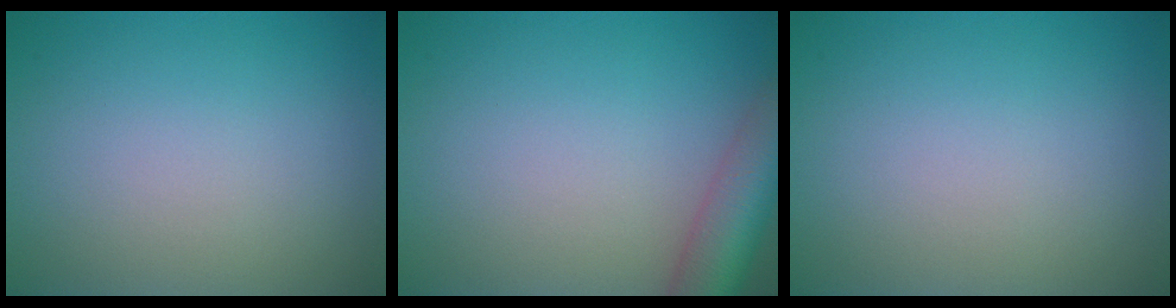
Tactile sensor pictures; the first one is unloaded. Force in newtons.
{"total": 6.4, "press": 6.4, "slide": 0.4}
{"total": 0.0}